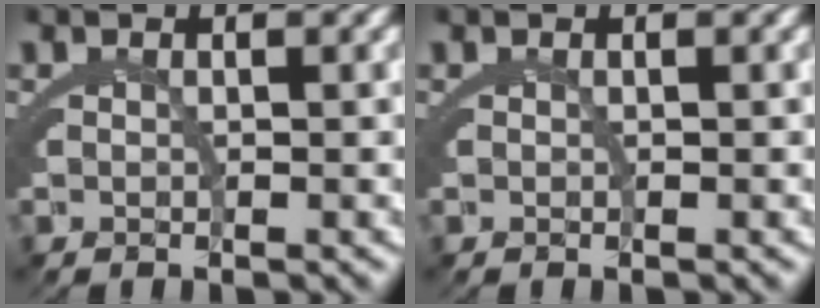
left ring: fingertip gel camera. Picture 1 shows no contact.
{"total": 0.0}